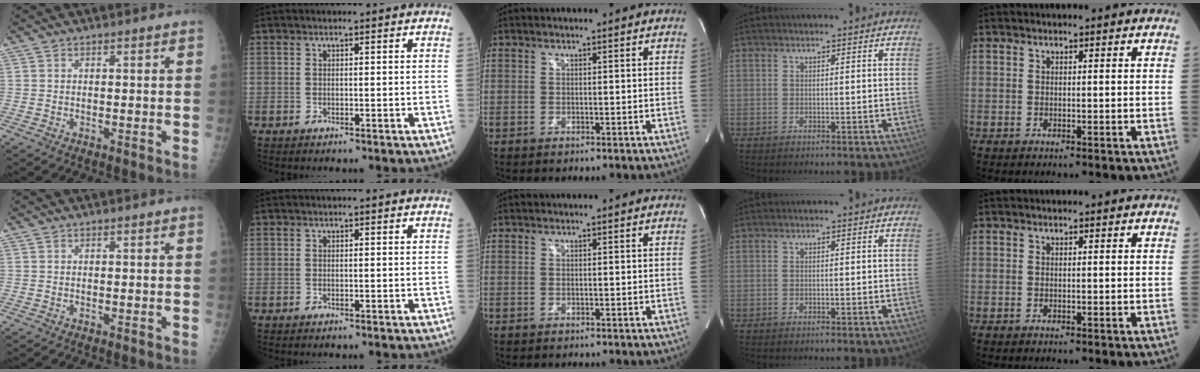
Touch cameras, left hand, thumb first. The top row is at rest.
{}